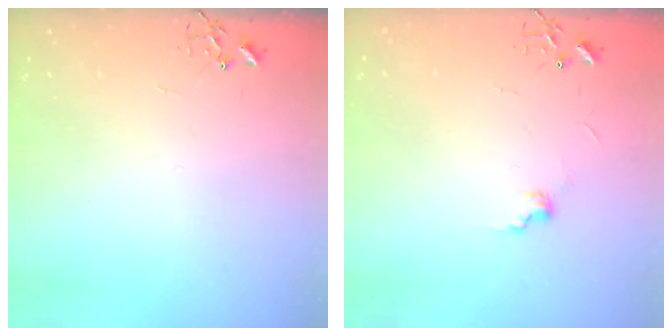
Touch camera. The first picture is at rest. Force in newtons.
{"total": 5.9, "press": 5.9, "slide": 0.7}